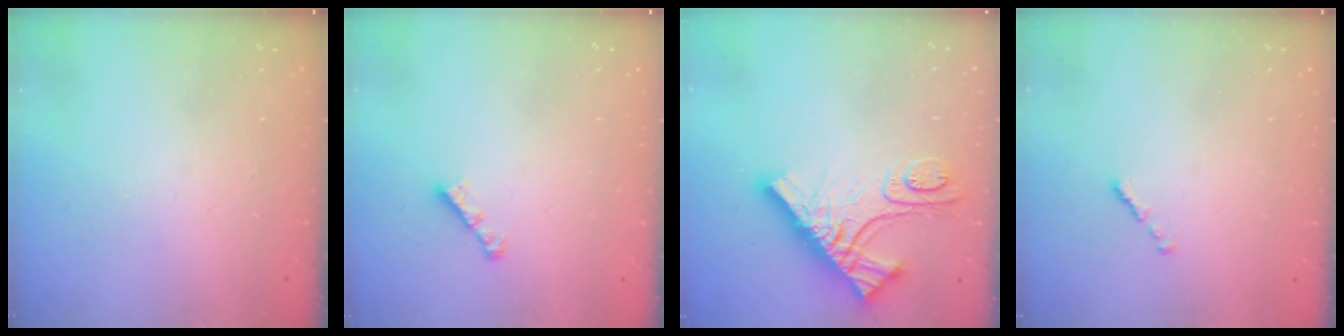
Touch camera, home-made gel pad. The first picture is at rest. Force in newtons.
{"total": 1.7, "press": 1.6, "slide": 0.5}
{"total": 14.2, "press": 14.1, "slide": 1.5}
{"total": 0.7, "press": 0.6, "slide": 0.4}